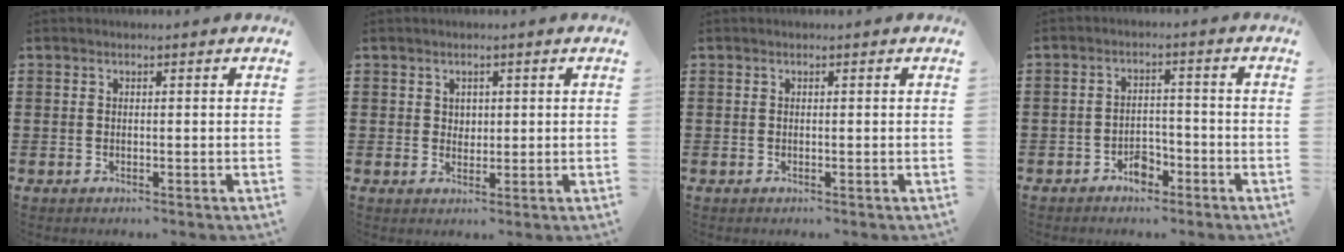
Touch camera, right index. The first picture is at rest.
{"total": 1.6, "force": [0.9, 1.3, 0.3], "torque": [-0.011, 0.006, 0.016]}
{"total": 0.0}
{"total": 3.5, "force": [-2.6, 1.8, 1.4], "torque": [-0.026, 0.008, -0.052]}